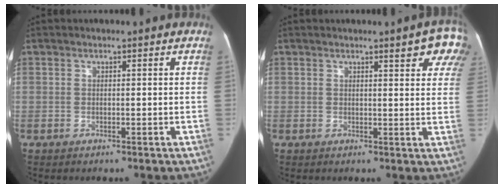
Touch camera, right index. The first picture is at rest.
{"total": 6.7, "force": [4.5, 1.6, 4.6], "torque": [-0.042, -0.002, 0.032]}